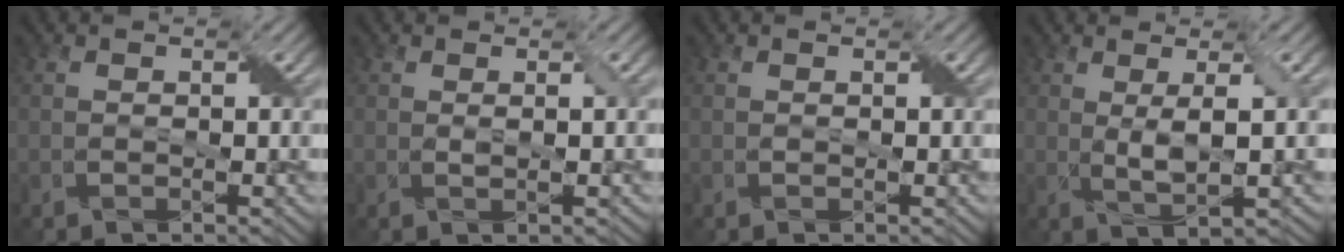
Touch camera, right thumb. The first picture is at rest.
{"total": 1.0, "force": [0.4, 0.0, 0.9], "torque": [-0.024, 0.003, 0.004]}
{"total": 0.0}
{"total": 4.1, "force": [0.7, 0.6, 4.0], "torque": [-0.088, 0.002, 0.017]}